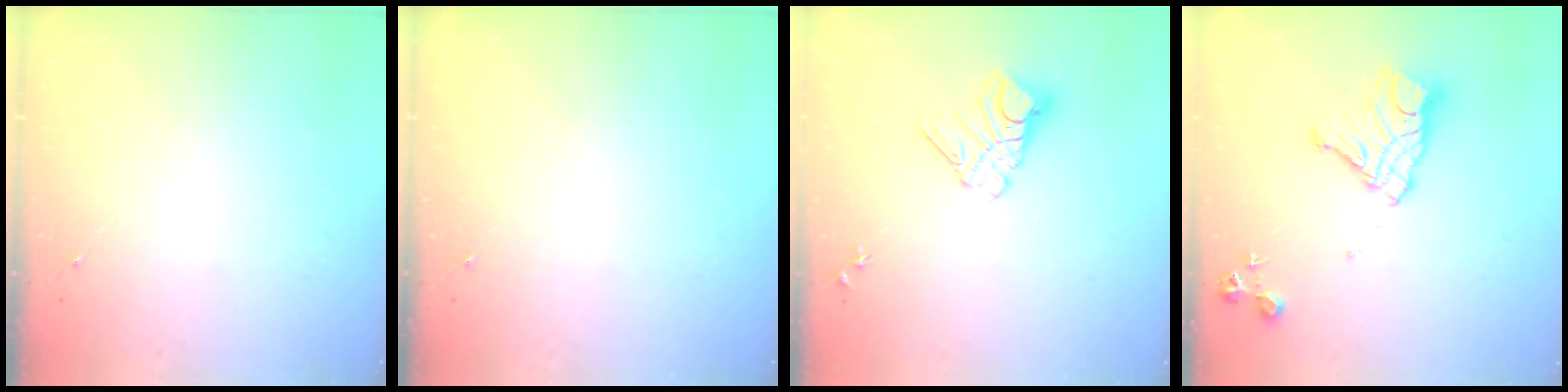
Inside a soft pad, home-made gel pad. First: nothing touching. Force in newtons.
{"total": 0.0}
{"total": 11.6, "press": 11.6, "slide": 1.2}
{"total": 14.4, "press": 14.3, "slide": 1.3}